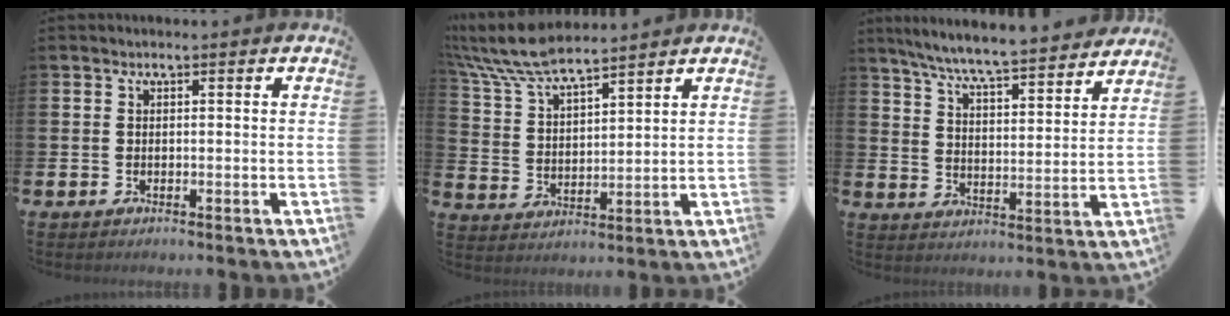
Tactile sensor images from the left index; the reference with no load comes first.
{"total": 8.2, "force": [7.5, 1.4, 3.0], "torque": [-0.092, -0.031, 0.137]}
{"total": 7.4, "force": [7.0, 0.0, 2.4], "torque": [-0.077, -0.050, 0.122]}